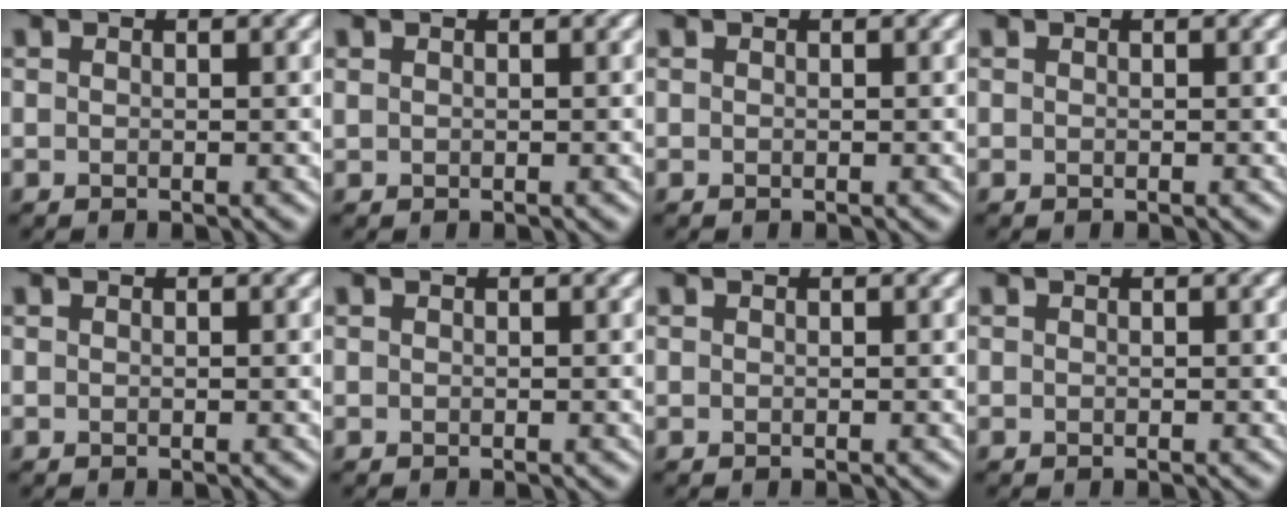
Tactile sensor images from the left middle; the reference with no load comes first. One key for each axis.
{"total": 0.0}
{"total": 0.0}
{"total": 0.0}
{"total": 0.0}
{"total": 0.0}
{"total": 0.0}
{"total": 0.0}